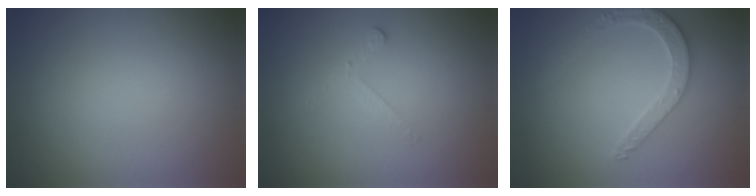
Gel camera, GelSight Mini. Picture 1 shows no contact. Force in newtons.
{"total": 1.6, "press": 1.5, "slide": 0.4}
{"total": 2.8, "press": 2.7, "slide": 0.5}